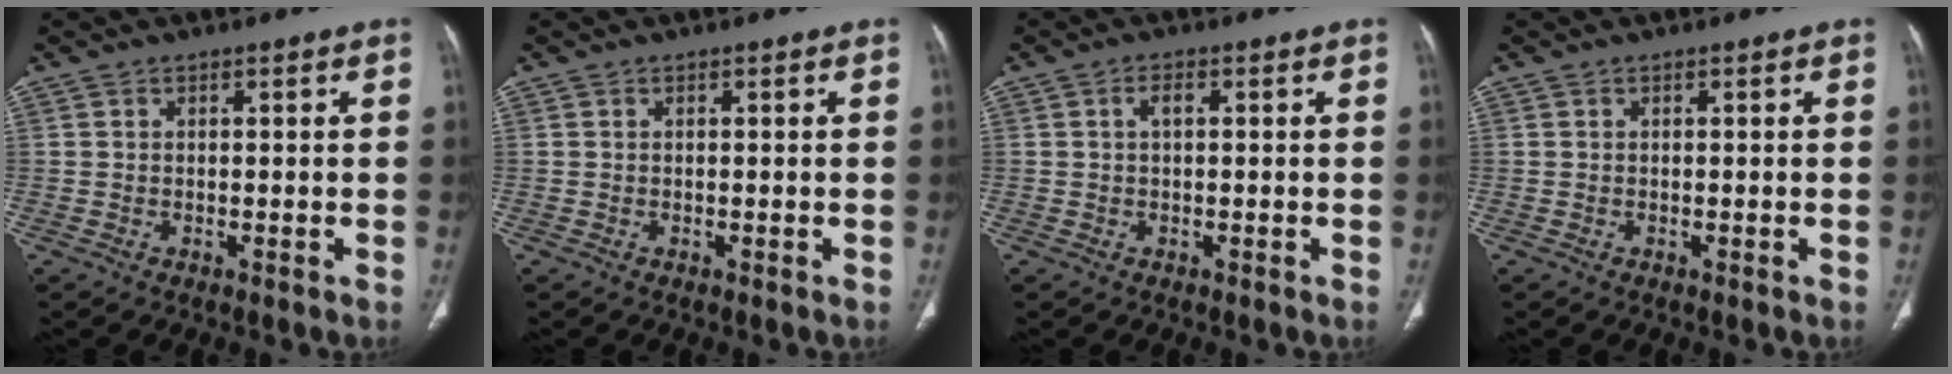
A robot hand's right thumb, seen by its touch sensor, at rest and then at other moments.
{"total": 0.0}
{"total": 2.0, "force": [0.5, 1.0, 1.7], "torque": [-0.034, 0.007, 0.010]}
{"total": 0.0}